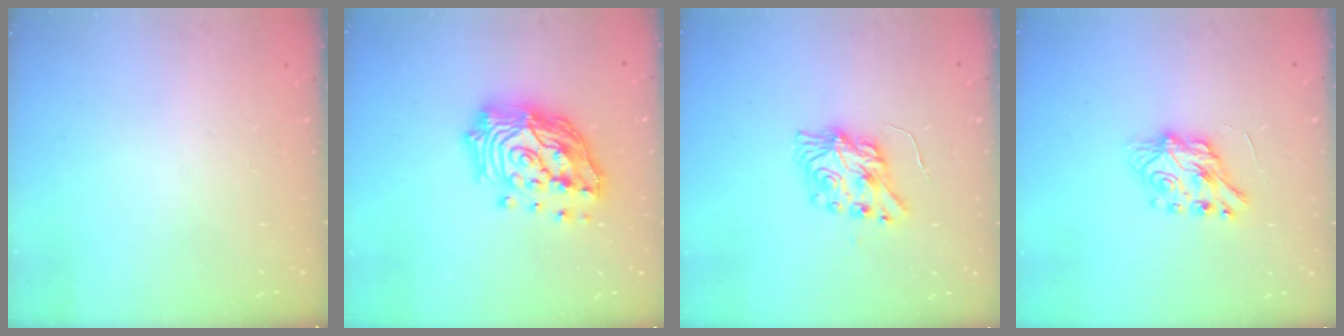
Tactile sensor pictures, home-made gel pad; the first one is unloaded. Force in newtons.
{"total": 22.7, "press": 22.6, "slide": 1.9}
{"total": 8.1, "press": 8.1, "slide": 0.2}
{"total": 7.2, "press": 7.1, "slide": 0.4}